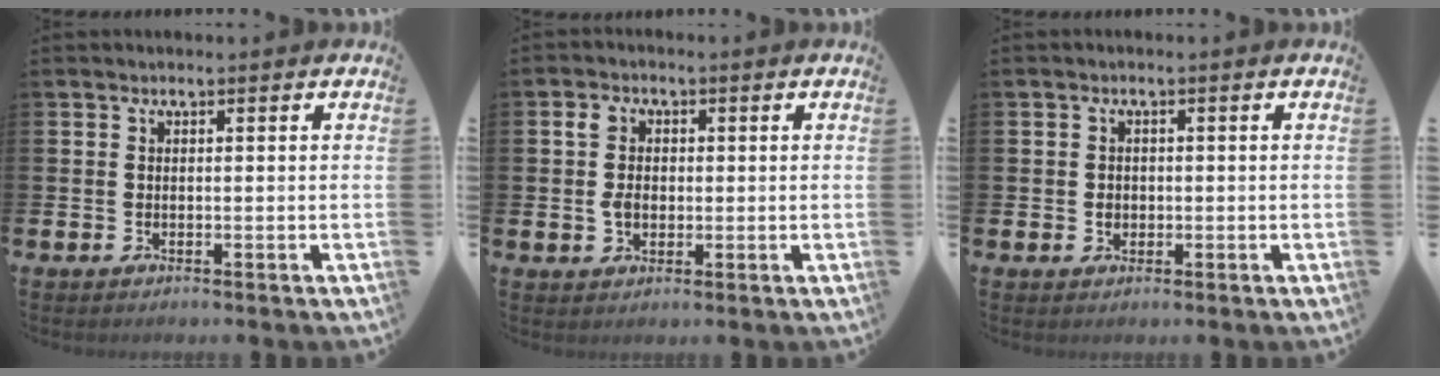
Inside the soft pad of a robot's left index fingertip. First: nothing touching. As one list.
[{"total": 3.9, "force": [0.5, 3.0, 2.5], "torque": [-0.042, 0.008, 0.005]}, {"total": 1.3, "force": [0.1, 1.2, 0.5], "torque": [0.004, 0.001, -0.003]}]